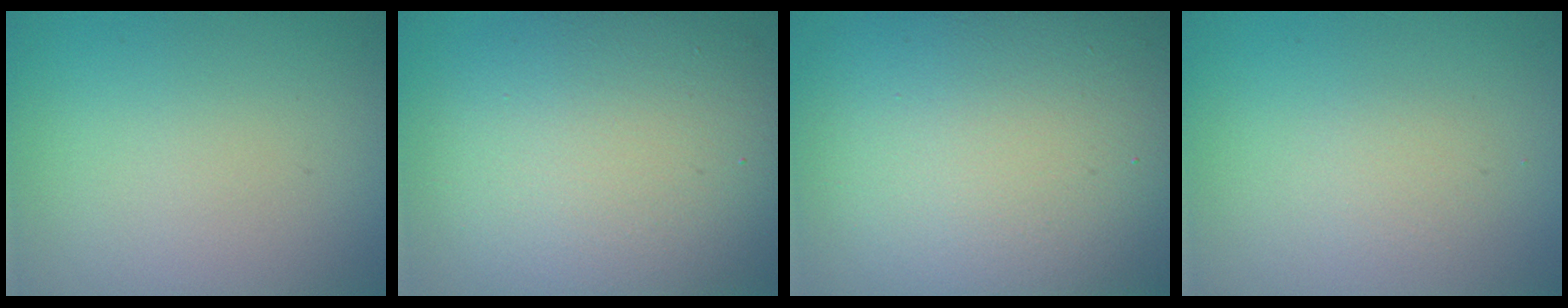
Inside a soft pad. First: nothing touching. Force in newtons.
{"total": 11.4, "press": 11.4, "slide": 0.4}
{"total": 17.5, "press": 17.5, "slide": 0.7}
{"total": 1.1, "press": 1.1, "slide": 0.0}